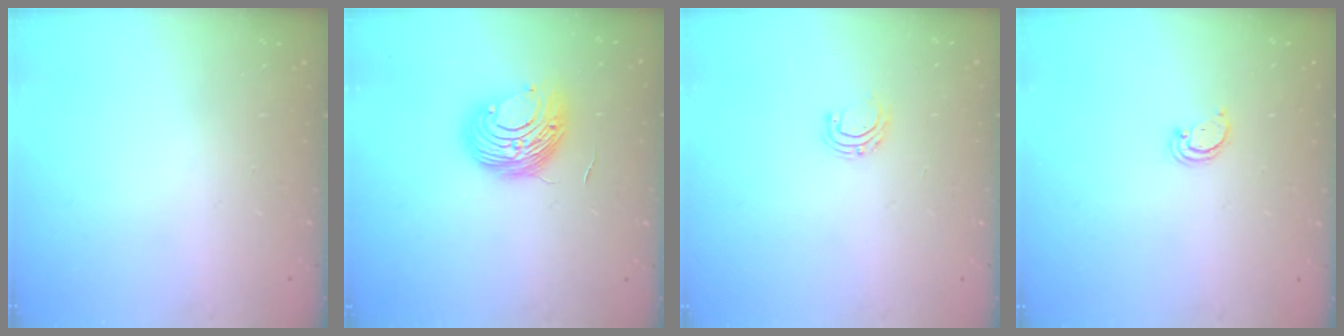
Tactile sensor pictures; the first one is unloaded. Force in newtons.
{"total": 9.9, "press": 9.9, "slide": 0.9}
{"total": 5.4, "press": 5.4, "slide": 0.5}
{"total": 2.2, "press": 2.2, "slide": 0.1}